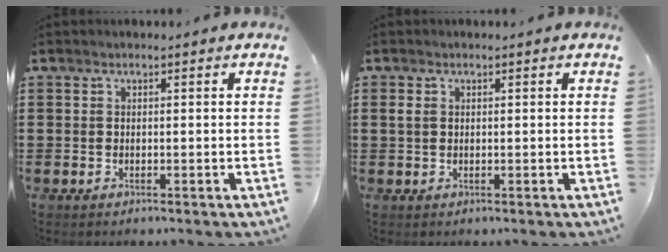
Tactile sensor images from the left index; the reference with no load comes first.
{"total": 1.3, "force": [0.2, 0.8, 1.0], "torque": [-0.030, 0.003, 0.001]}